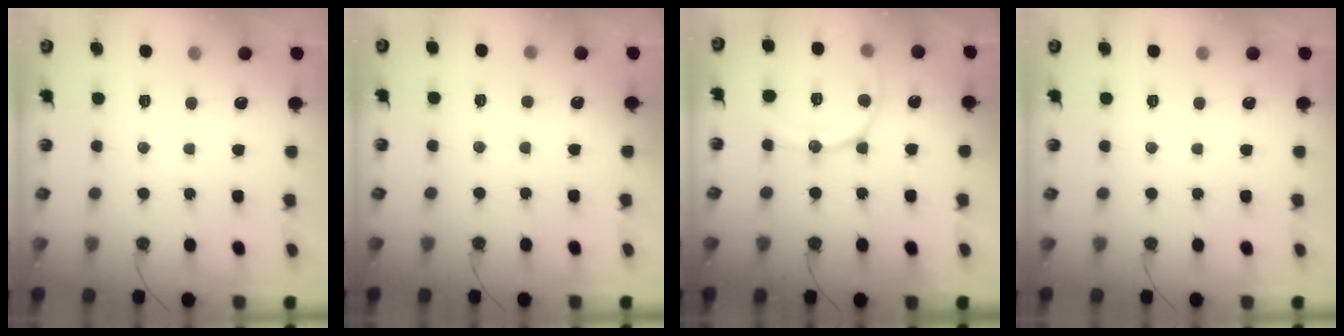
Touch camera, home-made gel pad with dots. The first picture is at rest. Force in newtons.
{"total": 1.8, "press": 1.8, "slide": 0.1}
{"total": 12.1, "press": 12.0, "slide": 1.4}
{"total": 0.0}